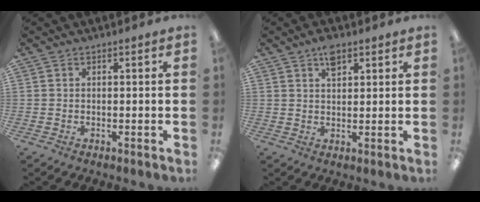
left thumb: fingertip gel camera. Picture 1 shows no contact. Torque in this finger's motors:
{"motor_torque": [0.69, 0.16, 0.72, -0.33, 0.00]}